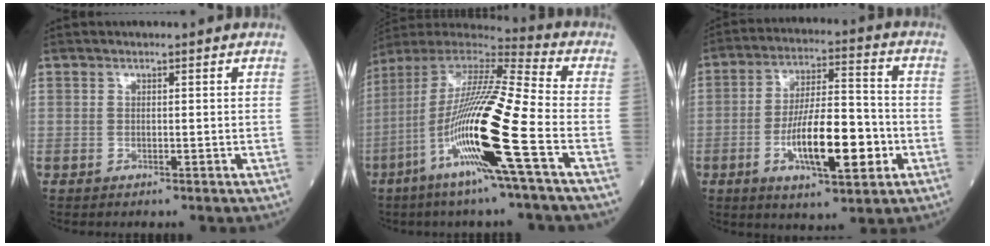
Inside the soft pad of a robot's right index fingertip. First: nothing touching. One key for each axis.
{"total": 21.7, "fx": -7.3, "fy": 0.5, "fz": 20.4, "tx": -0.426, "ty": -0.036, "tz": -0.148}
{"total": 14.4, "fx": -4.2, "fy": 4.1, "fz": 13.1, "tx": -0.235, "ty": 0.005, "tz": -0.068}